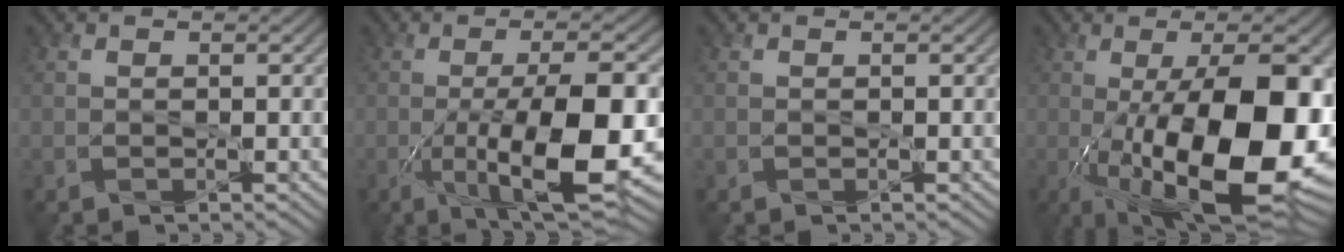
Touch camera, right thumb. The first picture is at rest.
{"total": 13.5, "force": [-3.3, 4.2, 12.5], "torque": [-0.204, -0.005, -0.052]}
{"total": 0.0}
{"total": 19.7, "force": [-2.7, 7.2, 18.1], "torque": [-0.267, -0.005, -0.040]}